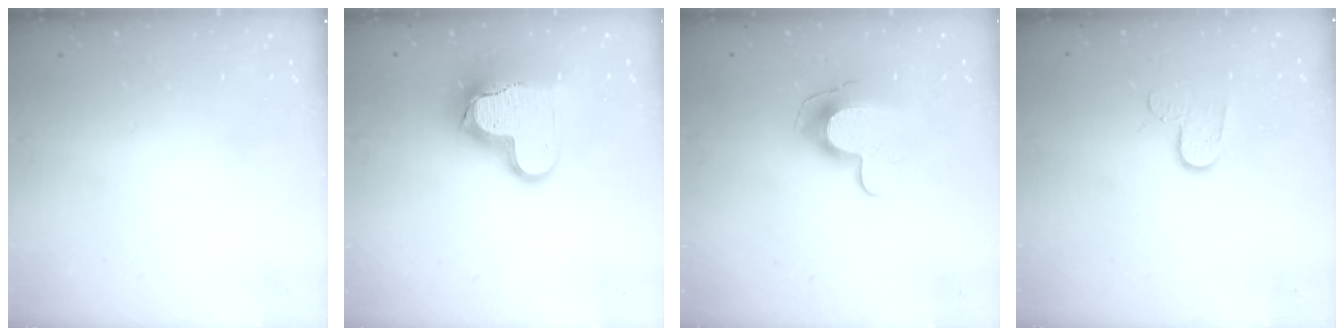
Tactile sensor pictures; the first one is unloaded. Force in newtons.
{"total": 15.5, "press": 15.4, "slide": 1.8}
{"total": 10.5, "press": 10.5, "slide": 0.5}
{"total": 6.9, "press": 6.9, "slide": 0.7}